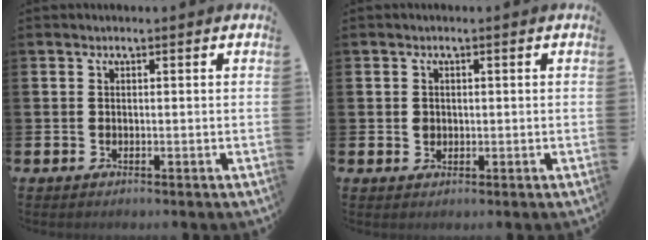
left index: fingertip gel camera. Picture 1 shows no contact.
{"total": 1.3, "force": [0.4, 1.1, 0.4], "torque": [0.002, 0.004, 0.003]}